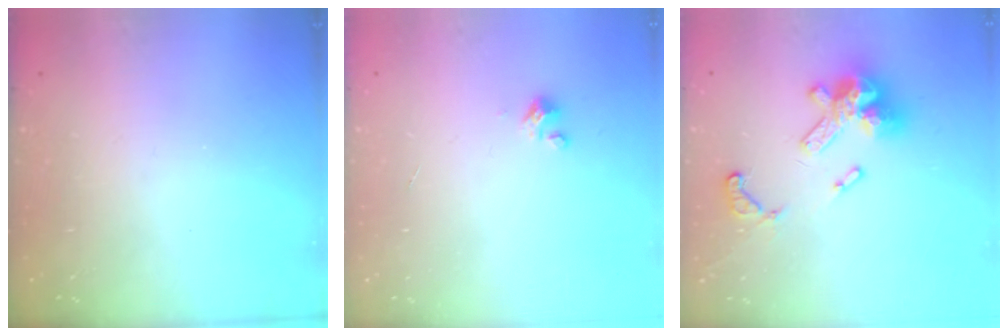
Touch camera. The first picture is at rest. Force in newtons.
{"total": 2.0, "press": 2.0, "slide": 0.2}
{"total": 15.1, "press": 15.1, "slide": 1.0}